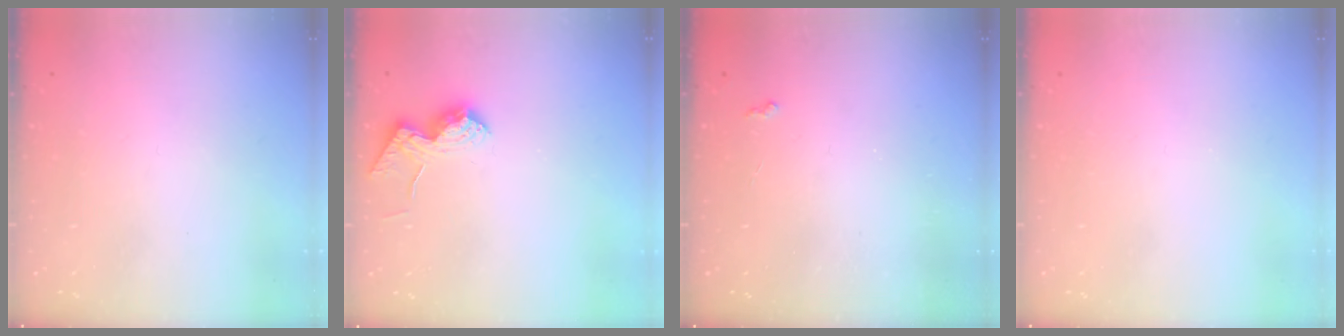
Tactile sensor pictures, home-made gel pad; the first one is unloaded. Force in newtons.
{"total": 14.1, "press": 14.1, "slide": 0.6}
{"total": 2.5, "press": 2.4, "slide": 0.4}
{"total": 0.0}